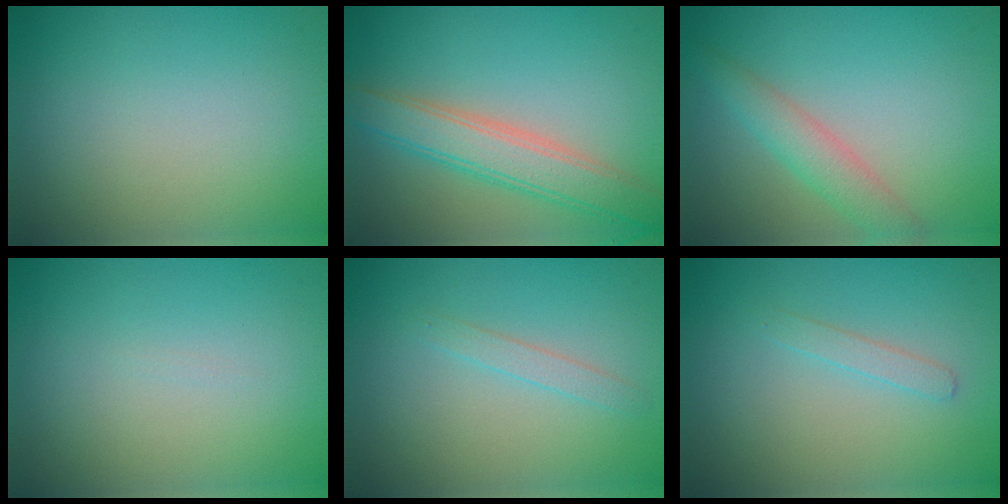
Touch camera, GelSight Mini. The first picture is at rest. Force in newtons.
{"total": 4.9, "press": 4.9, "slide": 0.3}
{"total": 3.0, "press": 3.0, "slide": 0.1}
{"total": 0.0}
{"total": 1.2, "press": 1.2, "slide": 0.1}
{"total": 1.2, "press": 1.2, "slide": 0.0}